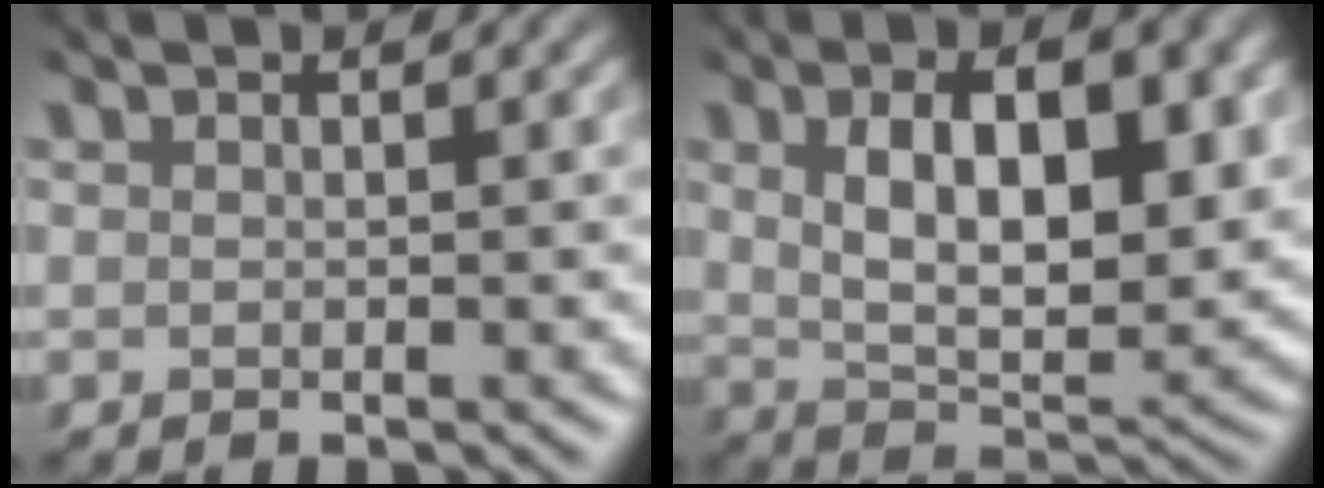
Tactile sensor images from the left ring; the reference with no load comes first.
{"total": 9.4, "force": [0.7, 4.5, 8.2], "torque": [-0.141, -0.014, 0.024]}